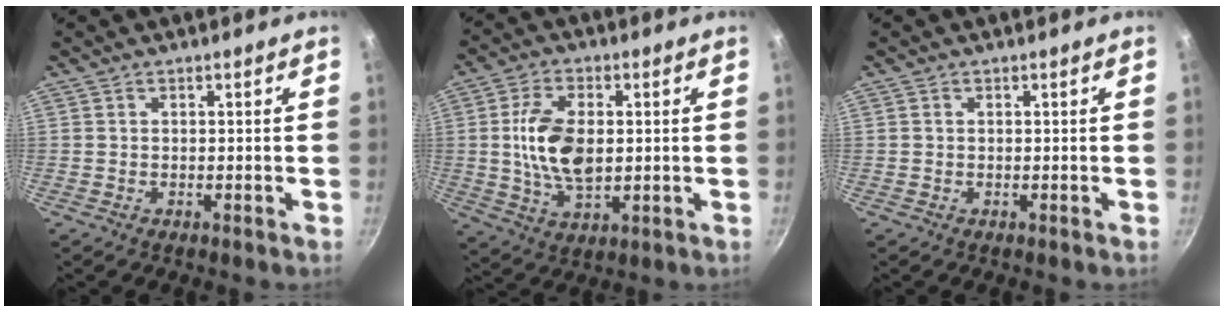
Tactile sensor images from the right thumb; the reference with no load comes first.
{"total": 11.6, "force": [0.7, 6.5, 9.6], "torque": [-0.172, -0.001, 0.013]}
{"total": 0.0}